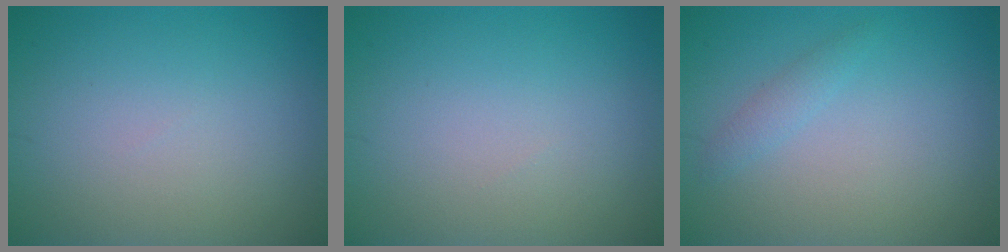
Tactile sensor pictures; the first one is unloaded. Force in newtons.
{"total": 0.0}
{"total": 1.1, "press": 1.1, "slide": 0.1}